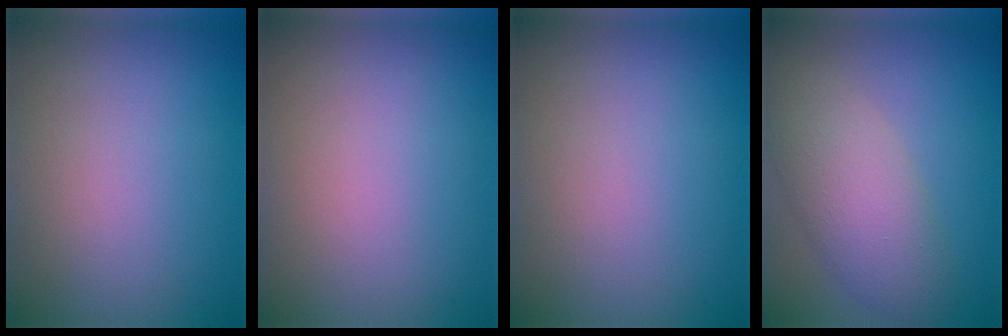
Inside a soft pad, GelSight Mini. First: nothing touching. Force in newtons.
{"total": 0.0}
{"total": 0.0}
{"total": 5.4, "press": 5.4, "slide": 0.1}